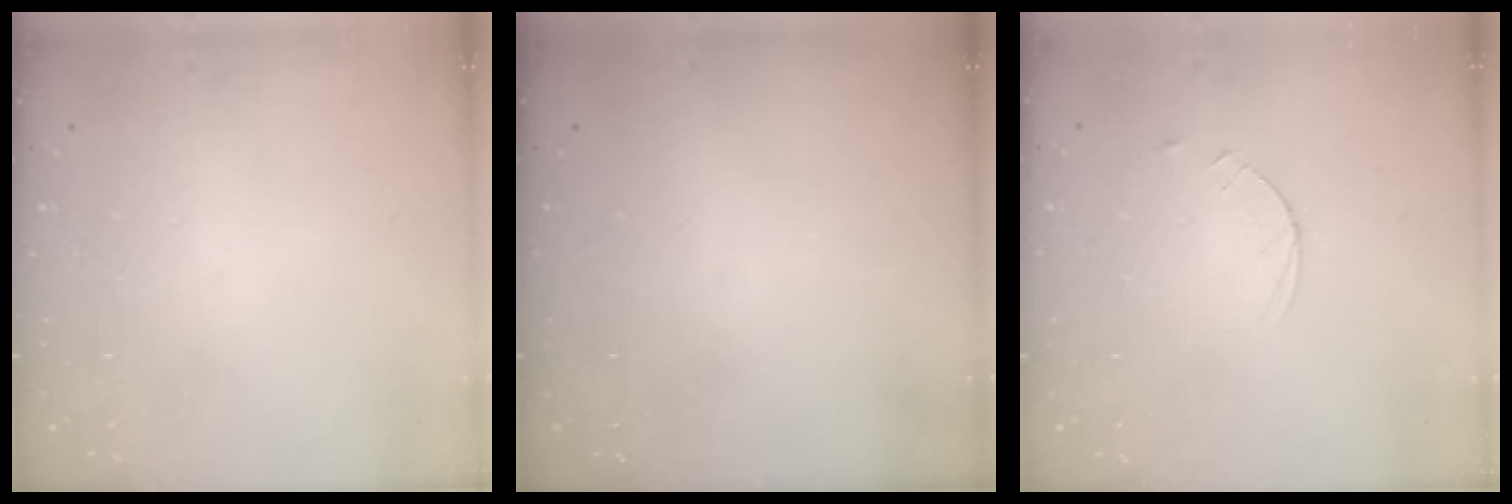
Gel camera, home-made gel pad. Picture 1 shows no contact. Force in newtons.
{"total": 0.0}
{"total": 3.6, "press": 3.5, "slide": 0.4}